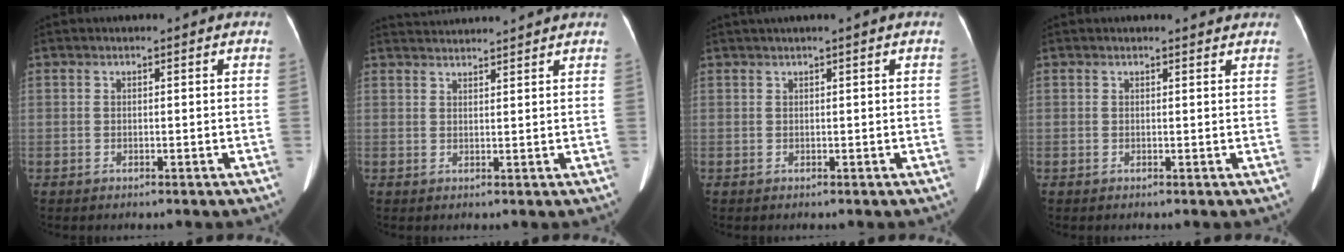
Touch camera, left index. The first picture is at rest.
{"total": 6.1, "force": [5.9, -0.8, 1.2], "torque": [-0.022, 0.029, 0.087]}
{"total": 1.3, "force": [0.8, -0.4, 0.9], "torque": [-0.024, 0.007, 0.025]}
{"total": 2.0, "force": [2.0, 0.3, 0.3], "torque": [-0.011, 0.002, 0.019]}